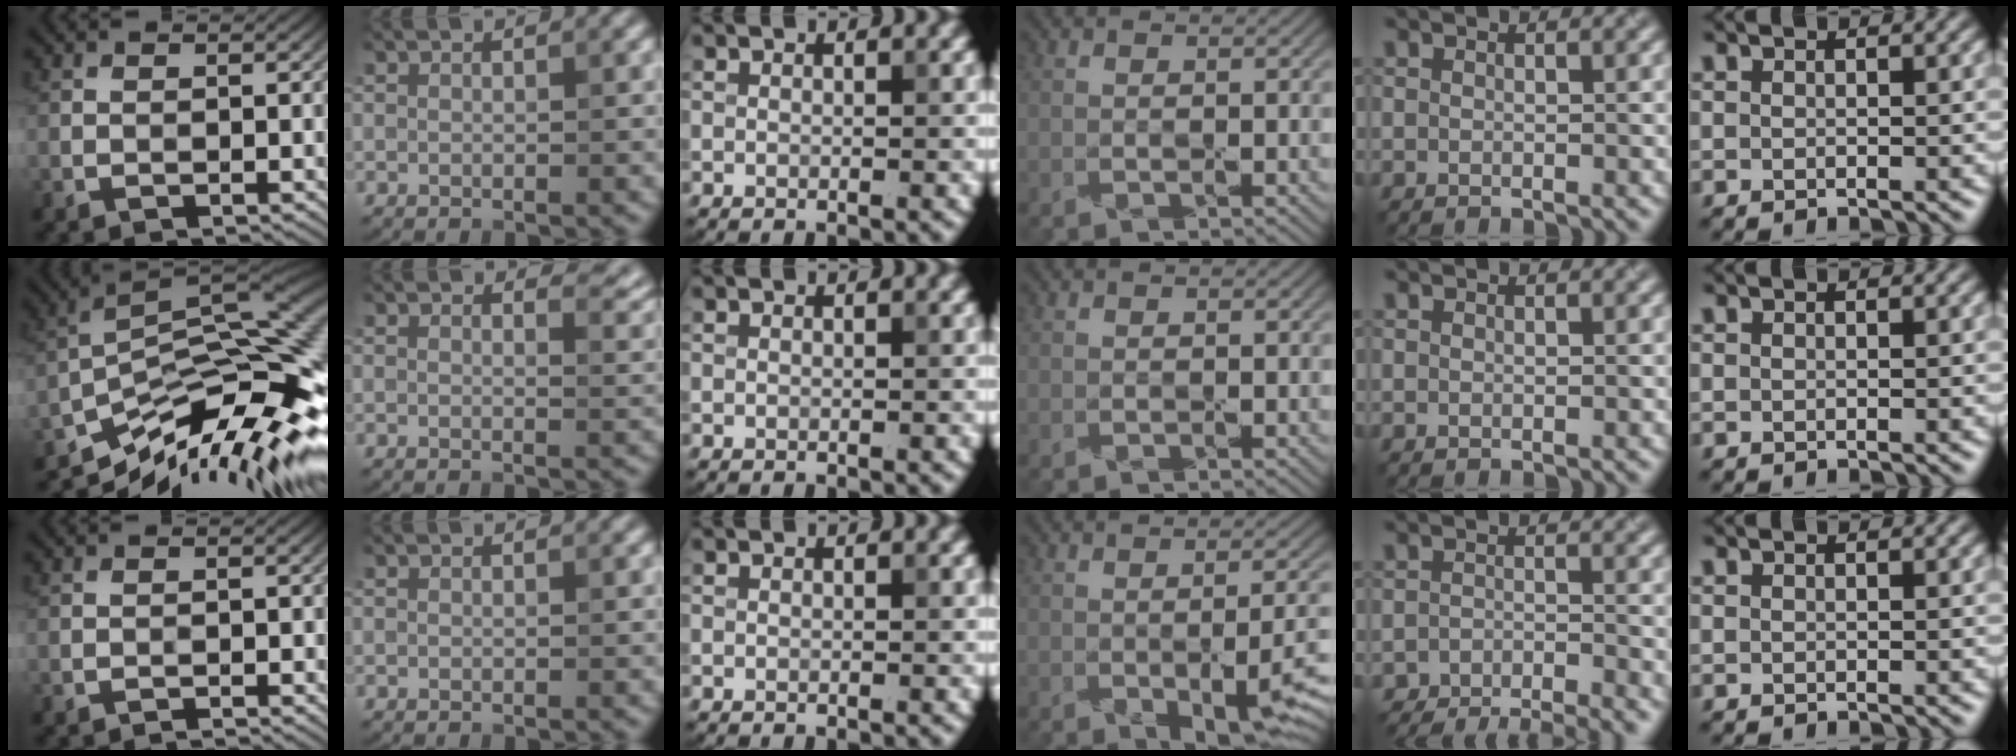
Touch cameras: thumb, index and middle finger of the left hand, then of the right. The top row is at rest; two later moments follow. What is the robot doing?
{"motion": "peel", "object": "plastic wrap"}